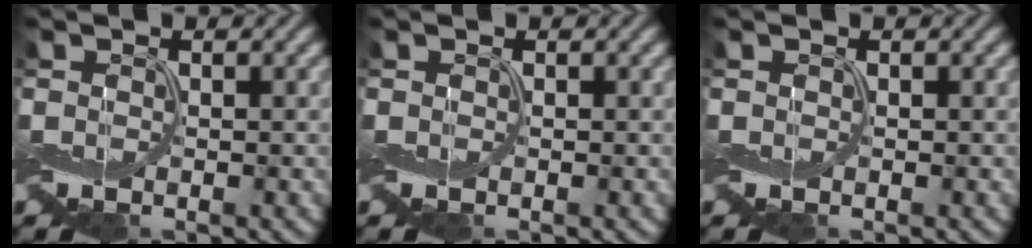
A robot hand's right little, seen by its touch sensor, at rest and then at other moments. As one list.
[{"total": 0.0}, {"total": 0.0}]